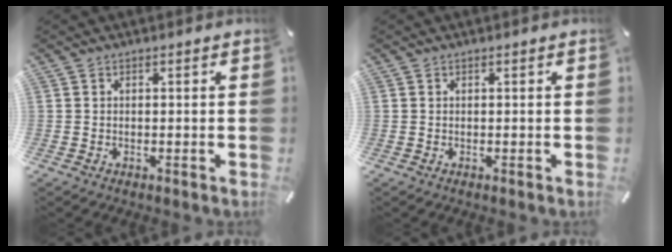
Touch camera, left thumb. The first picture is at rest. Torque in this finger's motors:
{"motor_torque": [0.00, 0.00, 0.00, 0.00, 0.00]}